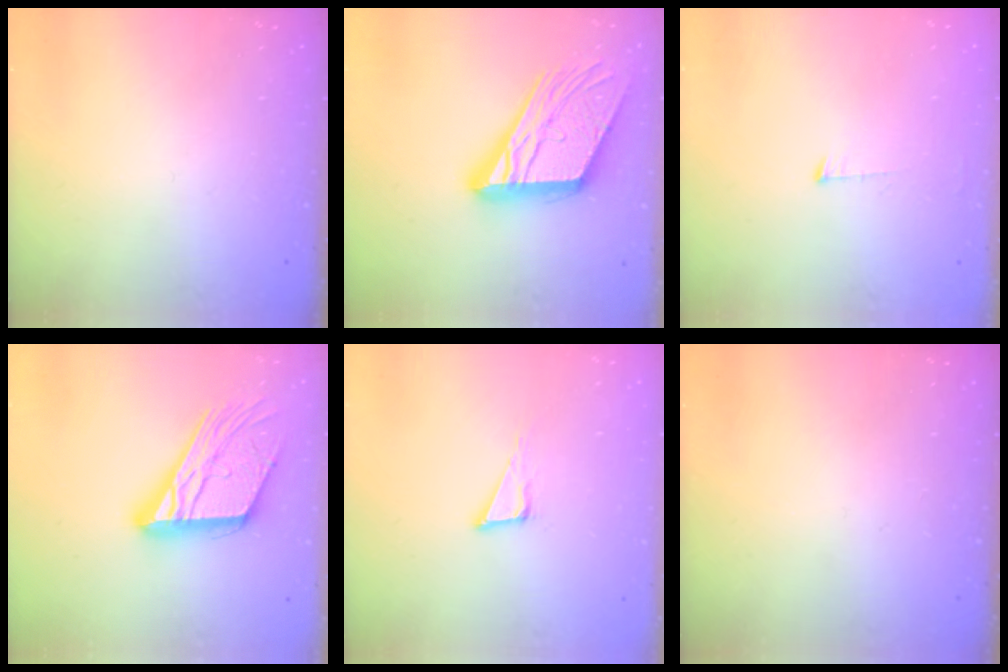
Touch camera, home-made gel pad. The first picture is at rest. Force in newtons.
{"total": 20.3, "press": 20.2, "slide": 2.2}
{"total": 6.1, "press": 6.1, "slide": 0.4}
{"total": 19.7, "press": 19.6, "slide": 1.8}
{"total": 5.5, "press": 4.7, "slide": 2.8}
{"total": 0.0}